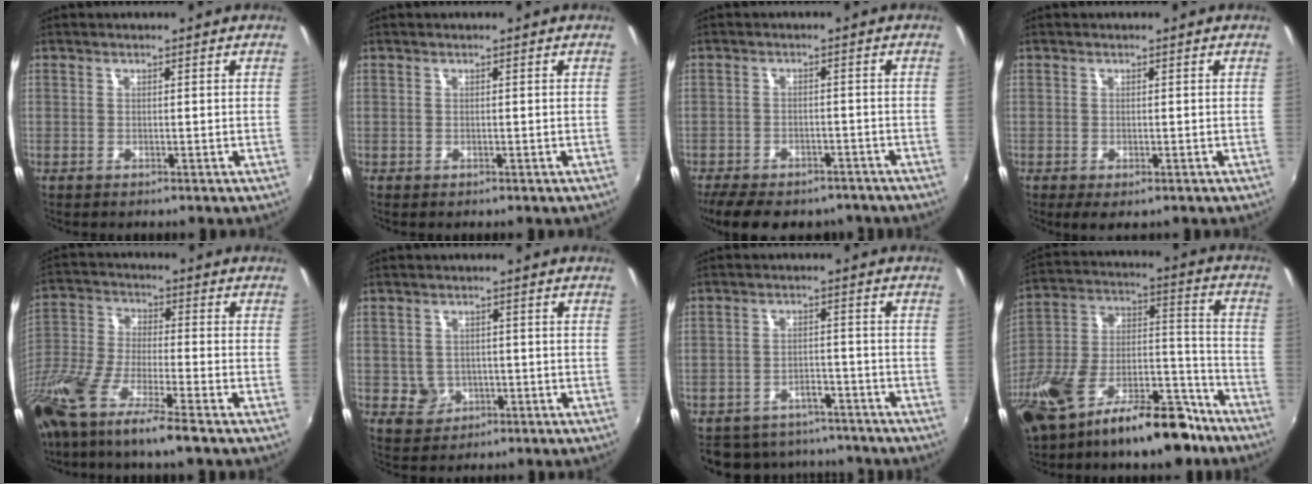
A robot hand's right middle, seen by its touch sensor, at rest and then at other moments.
{"total": 0.0}
{"total": 13.4, "force": [-10.6, 5.5, 6.1], "torque": [-0.136, -0.022, -0.151]}
{"total": 1.9, "force": [-0.8, 1.1, 1.4], "torque": [-0.025, -0.007, -0.009]}
{"total": 18.0, "force": [-12.4, 2.6, 12.8], "torque": [-0.263, -0.050, -0.235]}
{"total": 4.4, "force": [-1.0, 4.2, 1.1], "torque": [-0.028, 0.004, -0.005]}
{"total": 13.0, "force": [-11.1, 5.6, 3.9], "torque": [-0.094, 0.017, -0.146]}
{"total": 23.4, "force": [-14.6, 9.8, 15.4], "torque": [-0.293, 0.005, -0.234]}